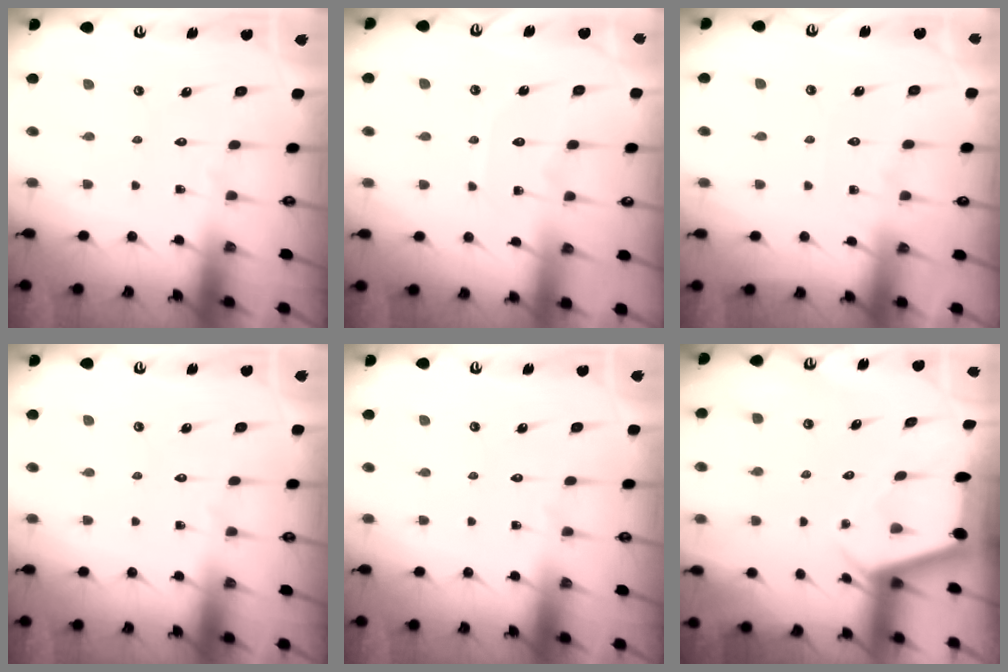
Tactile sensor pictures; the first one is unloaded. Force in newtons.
{"total": 4.8, "press": 4.8, "slide": 0.5}
{"total": 3.3, "press": 3.3, "slide": 0.5}
{"total": 0.0}
{"total": 0.0}
{"total": 2.4, "press": 2.4, "slide": 0.3}